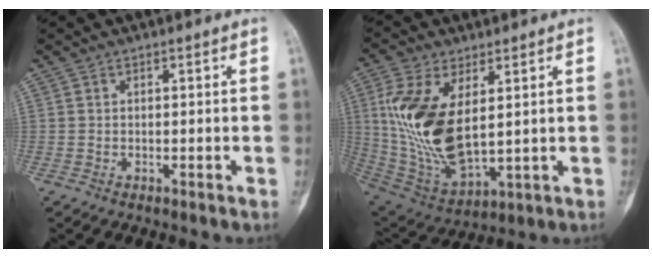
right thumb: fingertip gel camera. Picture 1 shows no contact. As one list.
[{"total": 17.8, "force": [3.4, 9.0, 15.0], "torque": [-0.300, -0.020, 0.082]}]